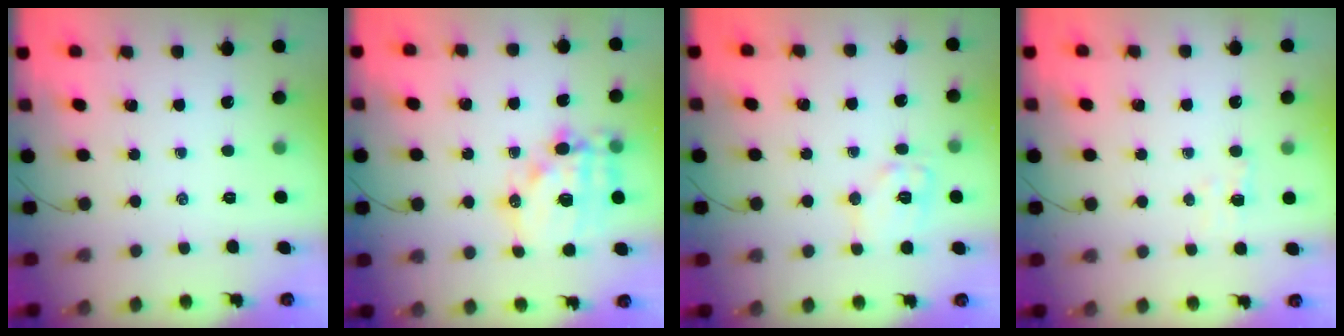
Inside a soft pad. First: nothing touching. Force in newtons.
{"total": 16.0, "press": 15.6, "slide": 3.6}
{"total": 9.8, "press": 9.8, "slide": 0.4}
{"total": 3.6, "press": 3.4, "slide": 1.1}